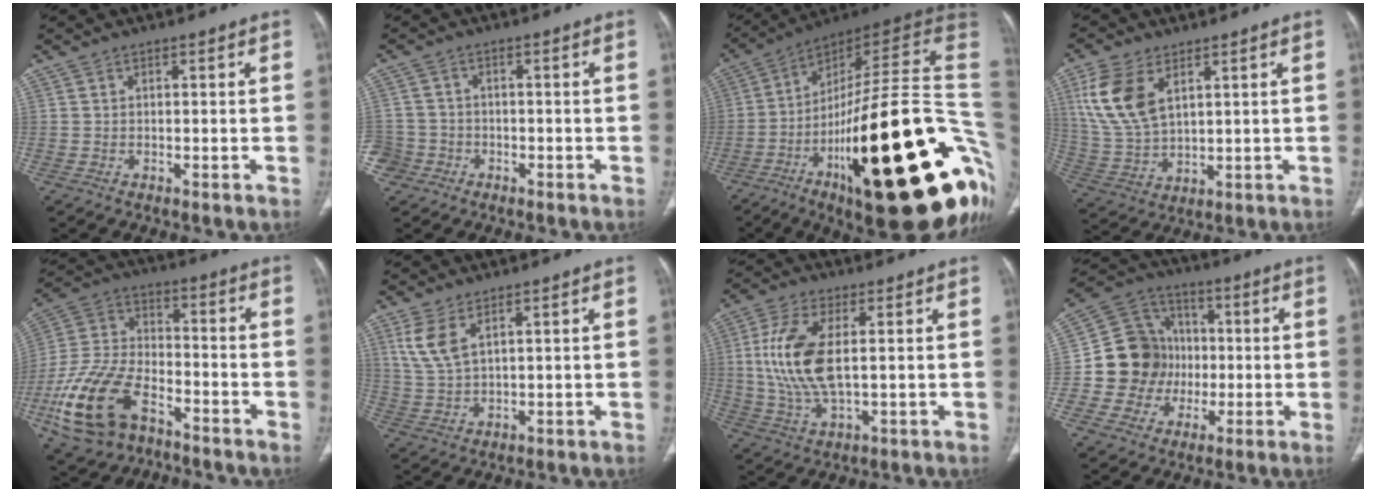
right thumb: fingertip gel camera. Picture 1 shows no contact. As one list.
[{"total": 5.5, "force": [-2.7, 4.8, 0.3], "torque": [-0.001, 0.024, -0.049]}, {"total": 43.4, "force": [-9.7, 12.7, 40.3], "torque": [-0.492, 0.064, -0.149]}, {"total": 12.3, "force": [5.0, 7.0, 8.8], "torque": [-0.189, -0.012, 0.112]}, {"total": 17.9, "force": [-8.9, 10.8, 11.1], "torque": [-0.239, 0.047, -0.167]}, {"total": 6.4, "force": [3.1, 3.0, 4.7], "torque": [-0.107, -0.009, 0.076]}, {"total": 12.8, "force": [1.4, 6.0, 11.2], "torque": [-0.241, -0.004, 0.032]}, {"total": 14.3, "force": [-0.3, 13.6, 4.5], "torque": [-0.038, 0.029, -0.003]}]